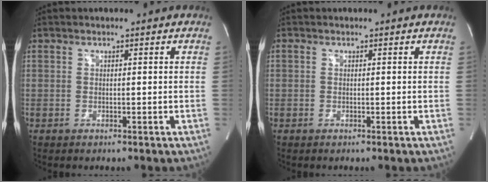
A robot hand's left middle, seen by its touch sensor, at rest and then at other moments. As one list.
[{"total": 0.0}]